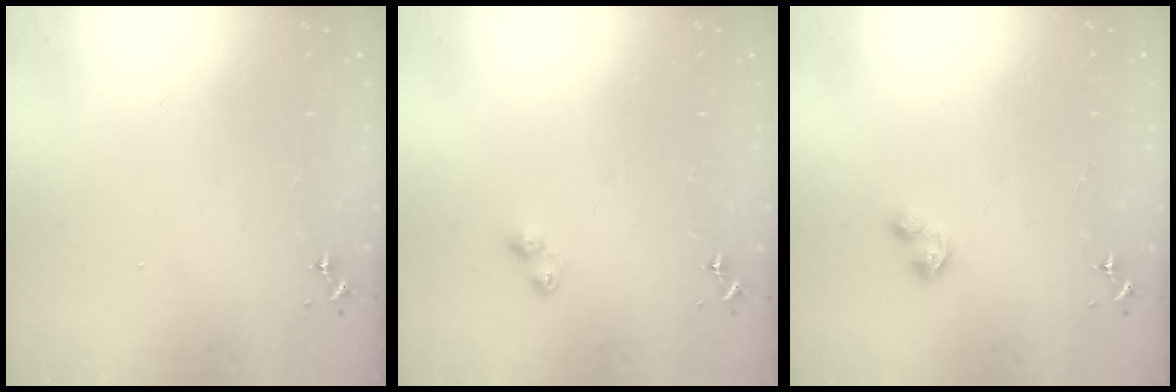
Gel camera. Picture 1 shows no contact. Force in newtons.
{"total": 4.1, "press": 4.0, "slide": 0.6}
{"total": 4.2, "press": 4.2, "slide": 0.4}